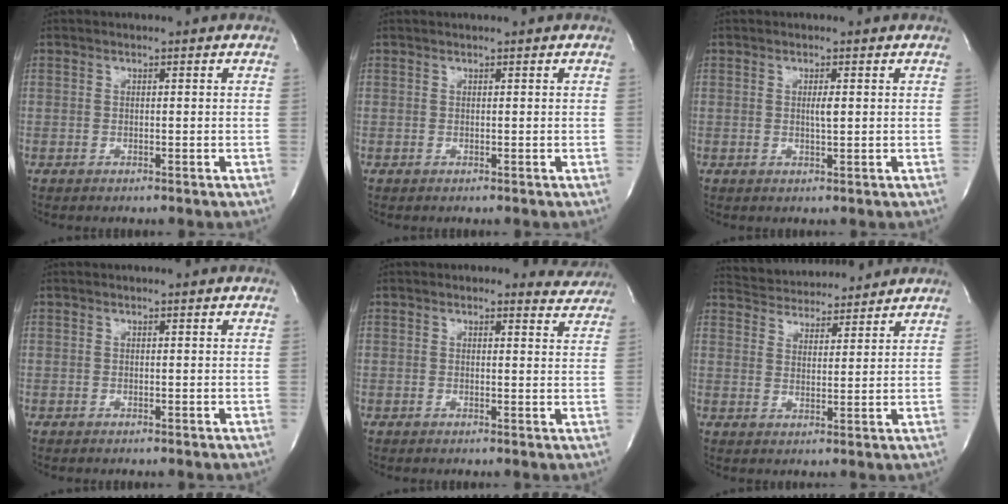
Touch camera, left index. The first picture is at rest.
{"total": 0.7, "force": [0.6, -0.1, 0.3], "torque": [-0.004, 0.009, 0.013]}
{"total": 1.4, "force": [0.2, 0.0, 1.3], "torque": [-0.030, -0.003, 0.004]}
{"total": 0.0}
{"total": 3.6, "force": [3.3, 1.4, -0.3], "torque": [0.013, -0.019, 0.015]}
{"total": 10.9, "force": [10.4, 2.2, 2.1], "torque": [-0.036, 0.017, 0.158]}